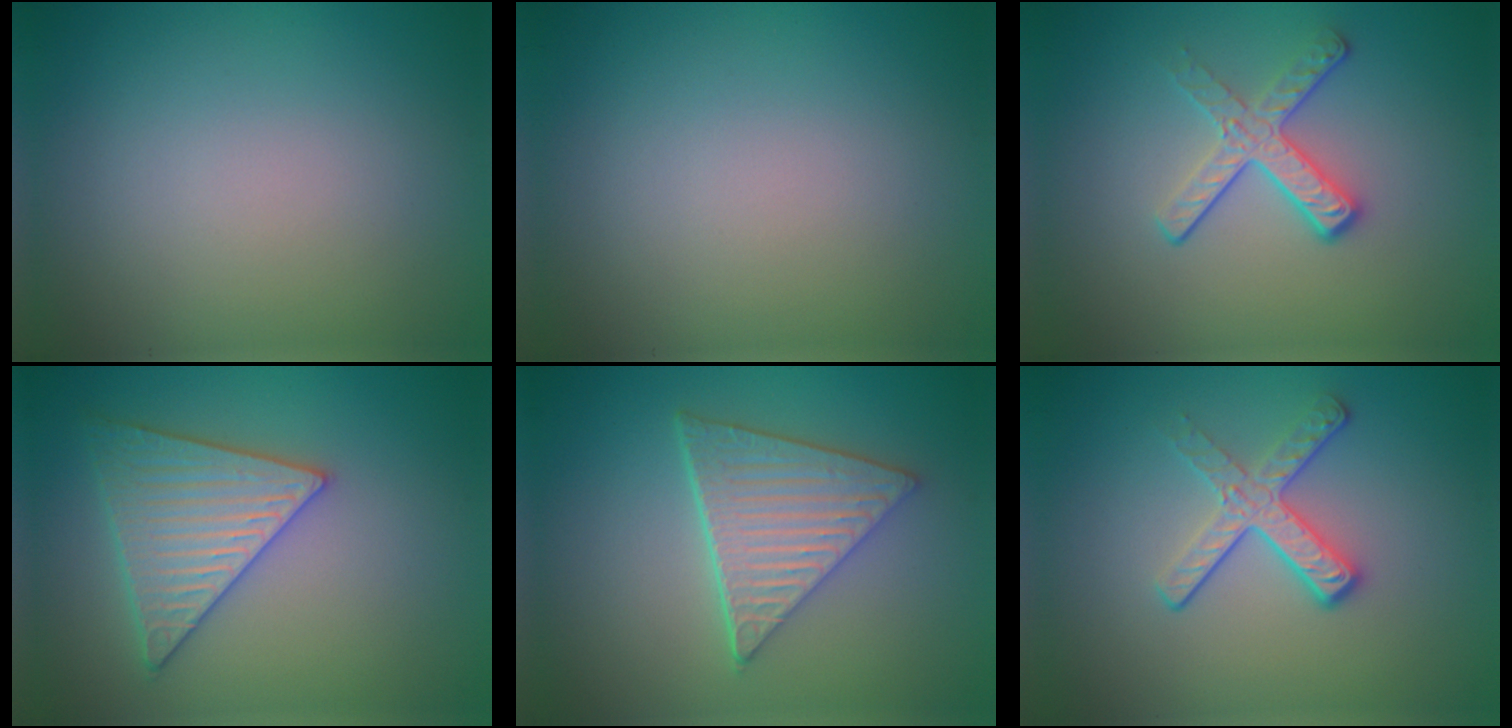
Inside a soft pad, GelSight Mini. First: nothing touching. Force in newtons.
{"total": 0.0}
{"total": 3.1, "press": 2.4, "slide": 1.9}
{"total": 5.3, "press": 4.7, "slide": 2.3}
{"total": 5.9, "press": 4.3, "slide": 4.0}
{"total": 3.2, "press": 2.6, "slide": 1.8}